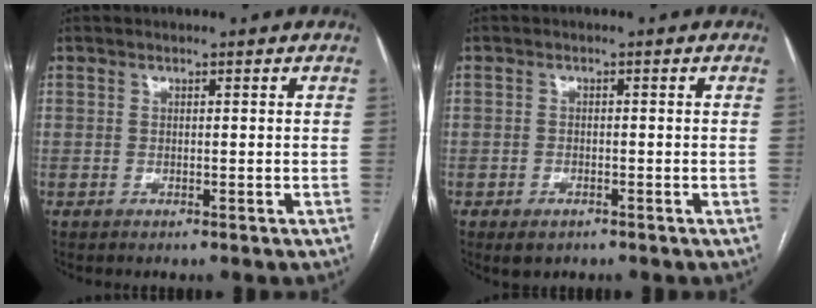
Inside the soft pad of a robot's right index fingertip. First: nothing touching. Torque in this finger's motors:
{"motor_torque": [0.38, -0.39, 0.04, 0.00]}